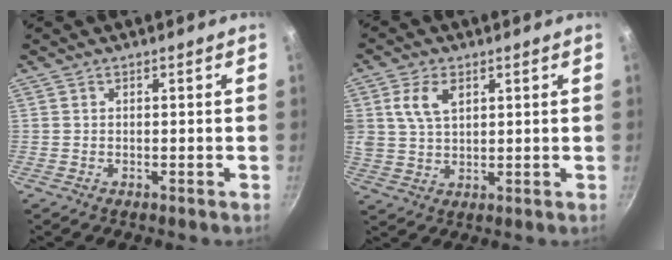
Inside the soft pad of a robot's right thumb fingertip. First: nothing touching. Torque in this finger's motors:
{"motor_torque": [1.05, 1.87, 1.19, 0.27, 0.38]}